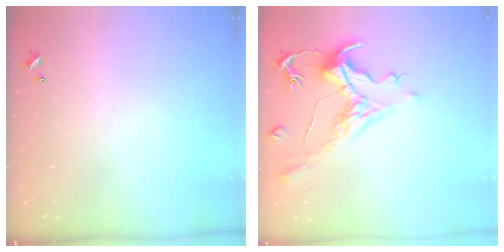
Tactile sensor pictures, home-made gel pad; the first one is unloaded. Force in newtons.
{"total": 1.4, "press": 0.2, "slide": 1.4}